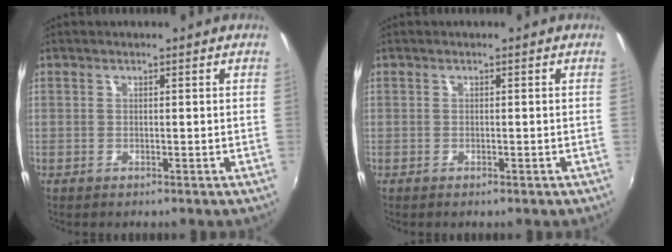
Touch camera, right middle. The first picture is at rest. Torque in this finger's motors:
{"motor_torque": [-0.09, 0.02, 0.05, 0.01]}